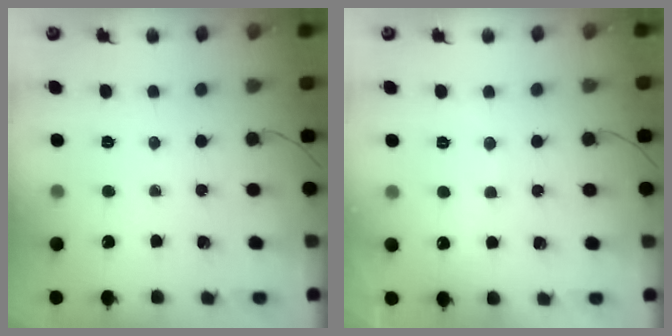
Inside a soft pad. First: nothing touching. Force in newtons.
{"total": 5.6, "press": 5.5, "slide": 0.8}